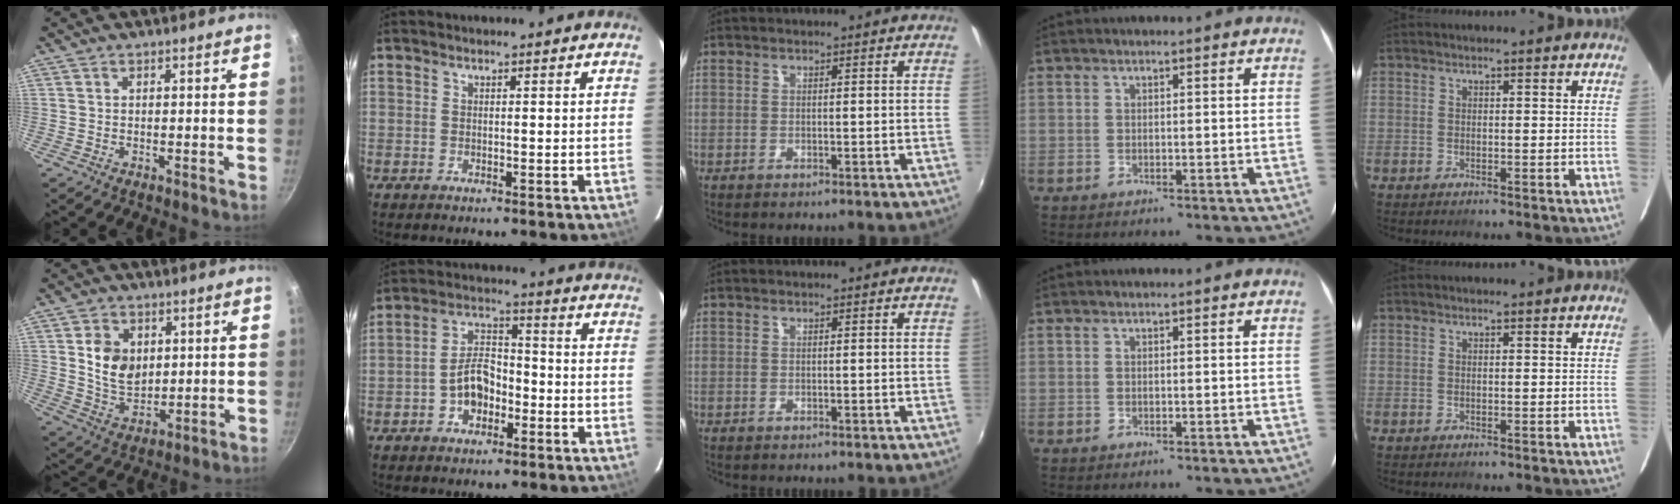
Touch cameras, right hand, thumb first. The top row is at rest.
{"thumb": {"total": 9.4, "force": [2.1, 6.9, 5.9], "torque": [-0.083, -0.020, 0.045]}, "index": {"total": 7.3, "force": [-3.0, 4.7, 4.8], "torque": [-0.093, 0.022, -0.045]}}